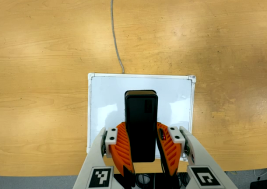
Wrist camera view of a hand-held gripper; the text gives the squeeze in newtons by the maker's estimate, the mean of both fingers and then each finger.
{"total": 8.6, "left": 6.8, "right": 10.3}